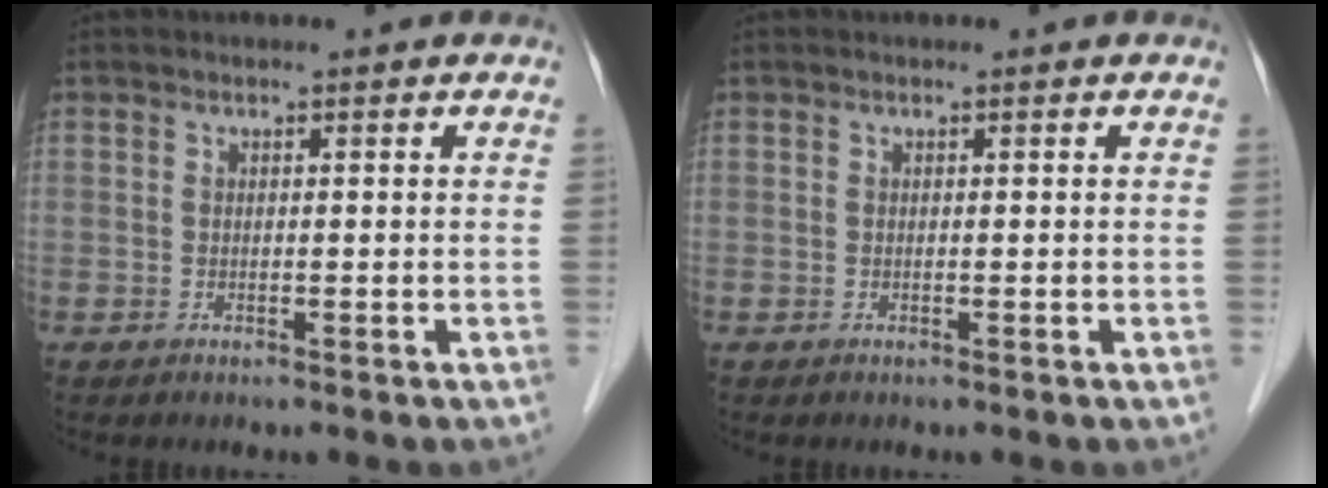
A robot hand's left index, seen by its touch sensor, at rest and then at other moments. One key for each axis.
{"total": 0.0}